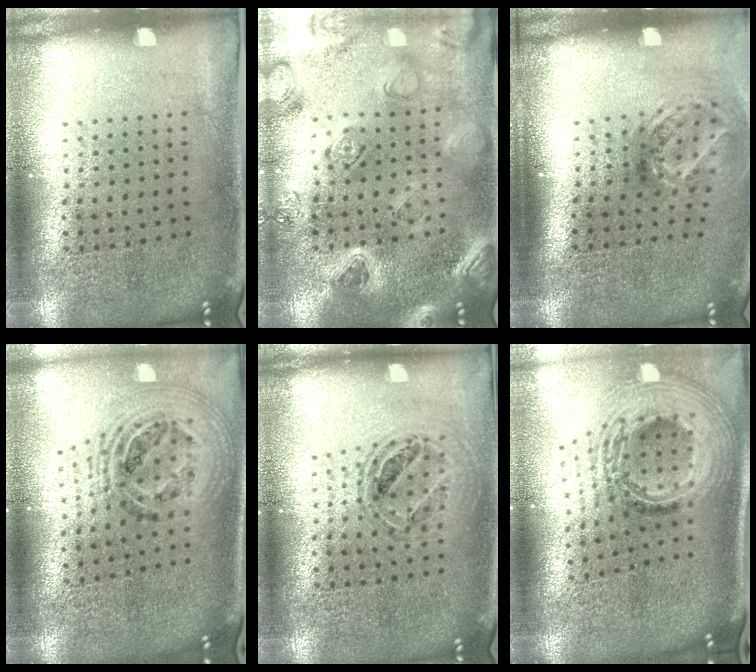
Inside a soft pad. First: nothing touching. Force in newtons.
{"total": 2.2, "press": 2.2, "slide": 0.4}
{"total": 1.9, "press": 1.3, "slide": 1.5}
{"total": 1.7, "press": 1.4, "slide": 0.9}
{"total": 0.7, "press": 0.7, "slide": 0.1}
{"total": 2.7, "press": 1.8, "slide": 2.0}